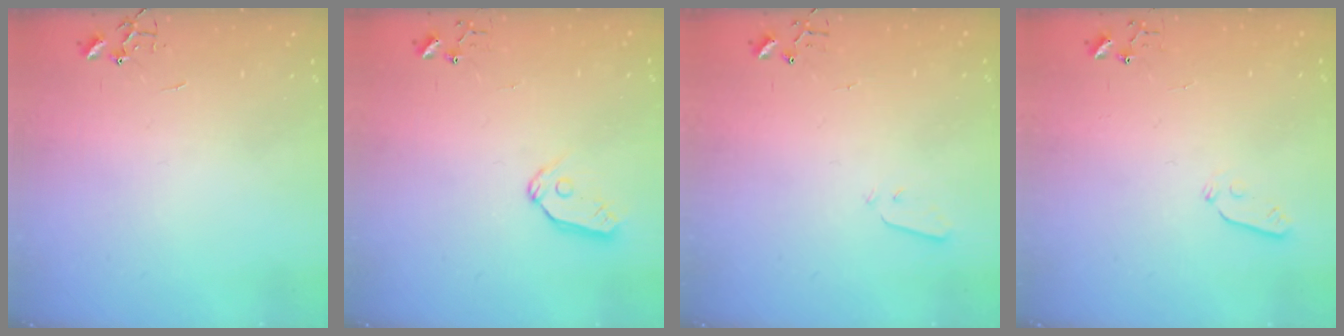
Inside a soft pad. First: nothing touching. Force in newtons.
{"total": 7.7, "press": 7.7, "slide": 0.7}
{"total": 2.2, "press": 2.2, "slide": 0.4}
{"total": 3.7, "press": 3.6, "slide": 0.8}